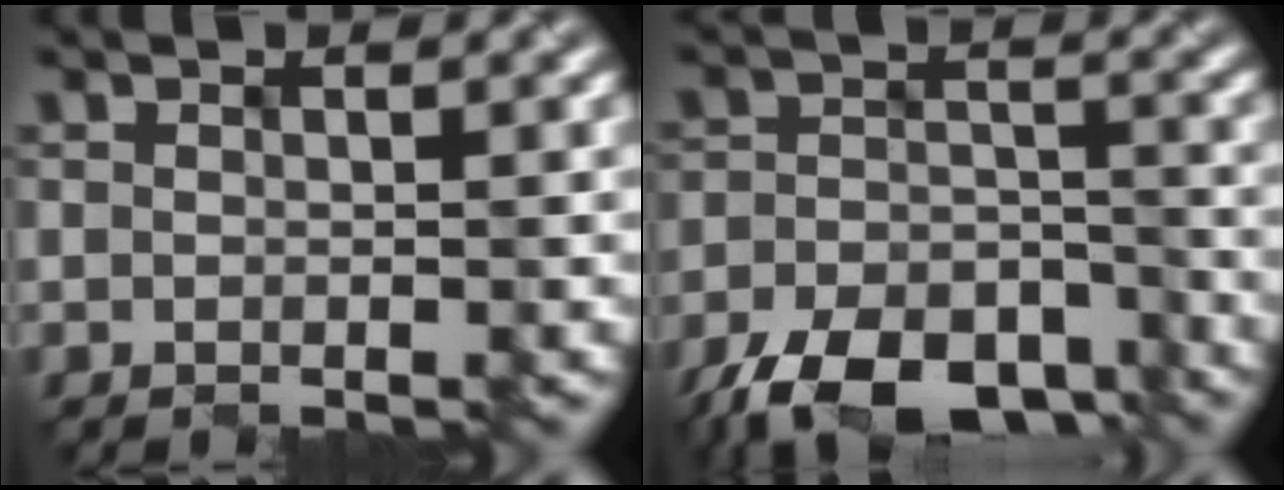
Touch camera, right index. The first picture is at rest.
{"total": 8.7, "force": [-6.9, 3.7, 3.8], "torque": [-0.068, -0.013, -0.115]}